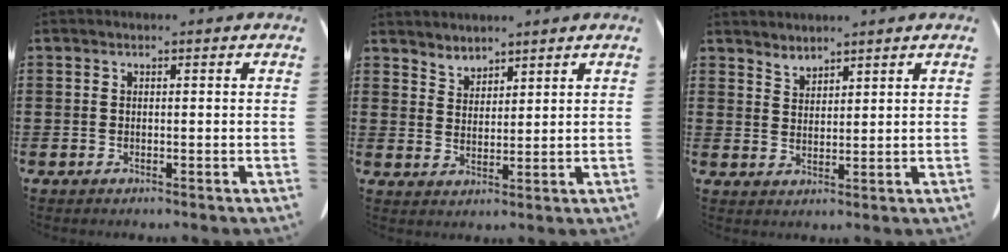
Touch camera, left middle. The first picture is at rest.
{"total": 3.0, "force": [2.9, 0.5, -0.3], "torque": [-0.003, -0.010, 0.058]}
{"total": 2.6, "force": [2.5, 0.2, -0.2], "torque": [-0.003, -0.010, 0.050]}